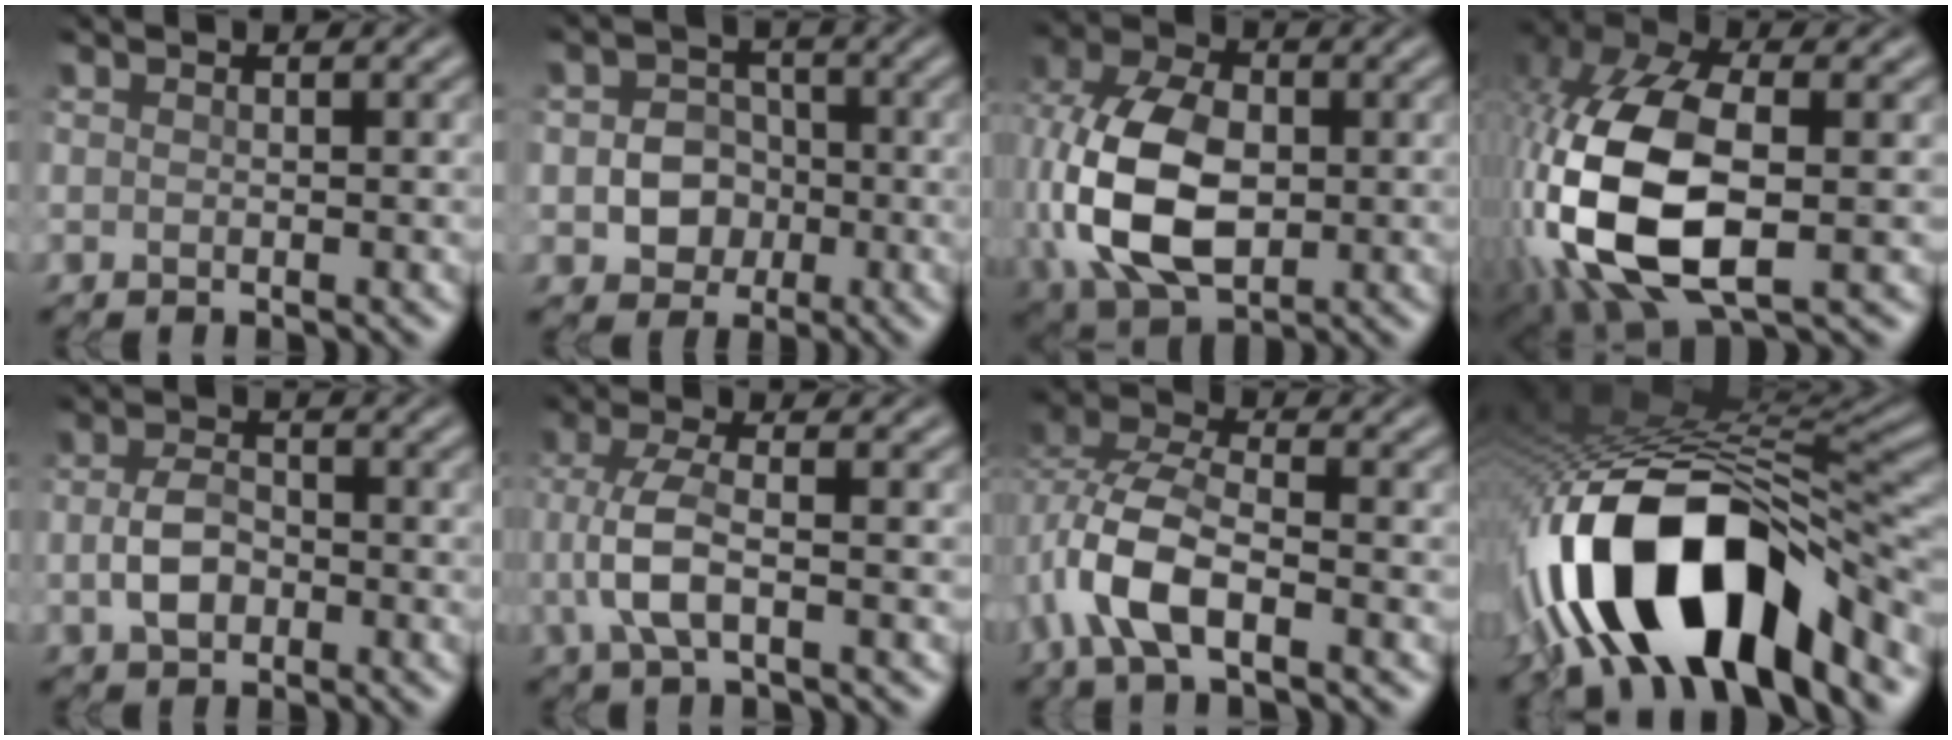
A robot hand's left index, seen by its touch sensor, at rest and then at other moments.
{"total": 4.4, "force": [-1.0, 3.8, 2.1], "torque": [-0.017, 0.005, -0.028]}
{"total": 11.8, "force": [-0.9, 7.7, 8.9], "torque": [-0.221, -0.008, -0.013]}
{"total": 12.6, "force": [-2.5, 6.3, 10.6], "torque": [-0.254, -0.005, -0.046]}
{"total": 2.9, "force": [-0.8, 1.7, 2.2], "torque": [-0.054, 0.002, -0.015]}
{"total": 4.1, "force": [-0.9, 1.0, 3.9], "torque": [-0.102, 0.003, -0.018]}
{"total": 6.6, "force": [-2.7, 2.9, 5.3], "torque": [-0.124, 0.008, -0.060]}
{"total": 16.4, "force": [-7.6, 6.1, 13.2], "torque": [-0.246, 0.008, -0.123]}